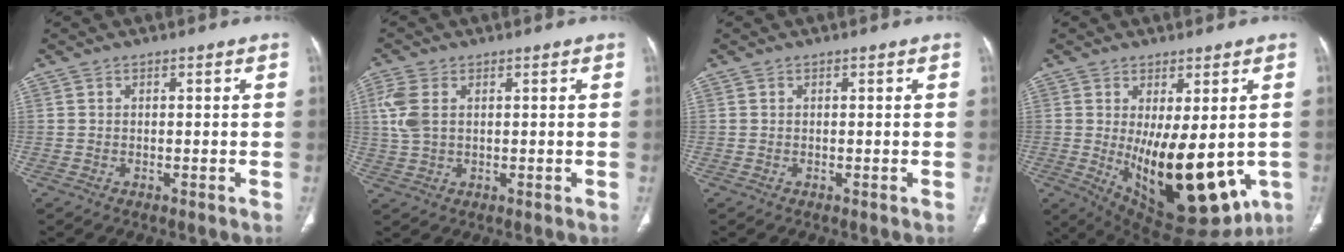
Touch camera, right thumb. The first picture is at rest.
{"total": 5.5, "force": [1.3, 3.3, 4.2], "torque": [-0.116, 0.008, 0.029]}
{"total": 0.0}
{"total": 19.8, "force": [-2.9, 8.6, 17.6], "torque": [-0.236, -0.030, -0.007]}